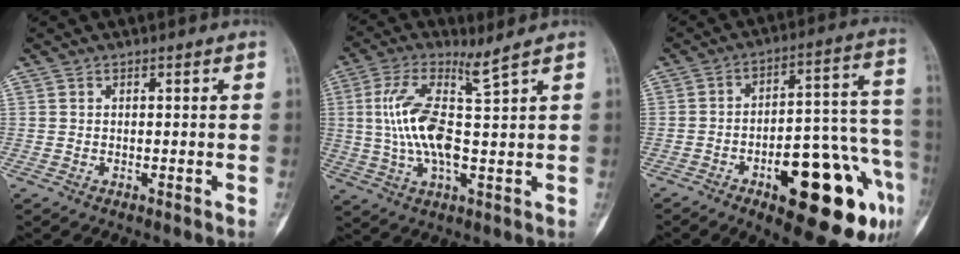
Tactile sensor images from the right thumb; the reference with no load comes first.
{"total": 10.2, "force": [3.2, 2.5, 9.4], "torque": [-0.215, 0.000, 0.069]}
{"total": 24.4, "force": [-10.4, 8.9, 20.2], "torque": [-0.212, 0.065, -0.131]}